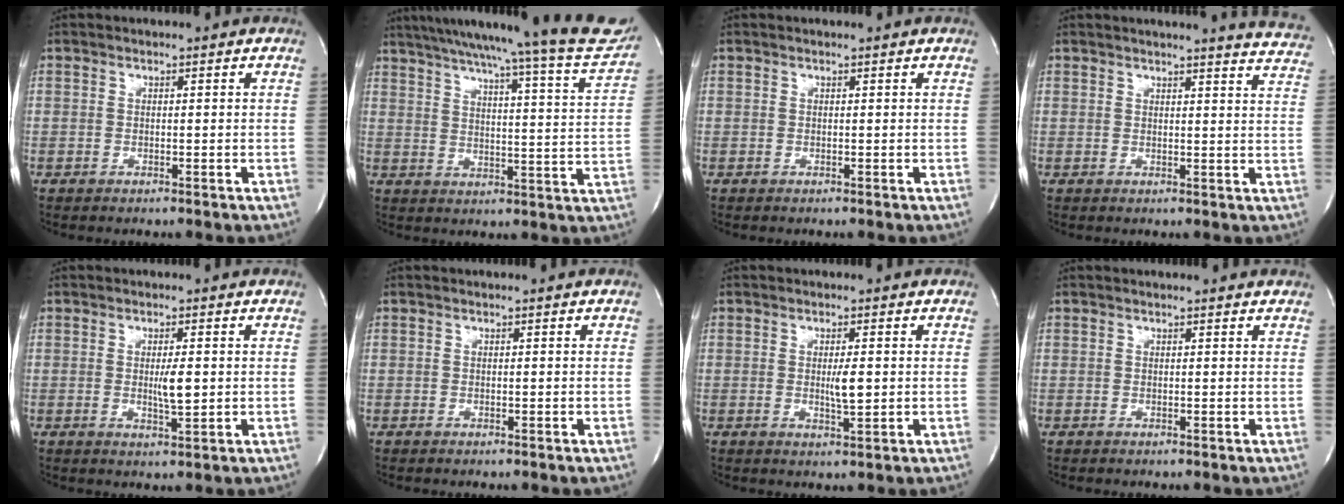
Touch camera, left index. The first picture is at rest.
{"total": 27.0, "force": [24.0, 0.4, 12.4], "torque": [-0.191, -0.058, 0.299]}
{"total": 0.8, "force": [0.8, 0.0, 0.2], "torque": [-0.007, 0.005, 0.010]}
{"total": 12.6, "force": [12.1, 0.4, 3.5], "torque": [-0.033, -0.061, 0.111]}
{"total": 3.4, "force": [0.1, 0.6, 3.4], "torque": [-0.059, -0.005, 0.003]}
{"total": 0.0}
{"total": 3.1, "force": [0.1, 0.5, 3.0], "torque": [-0.054, -0.005, 0.003]}
{"total": 3.2, "force": [3.1, 0.2, 0.9], "torque": [-0.015, 0.010, 0.026]}